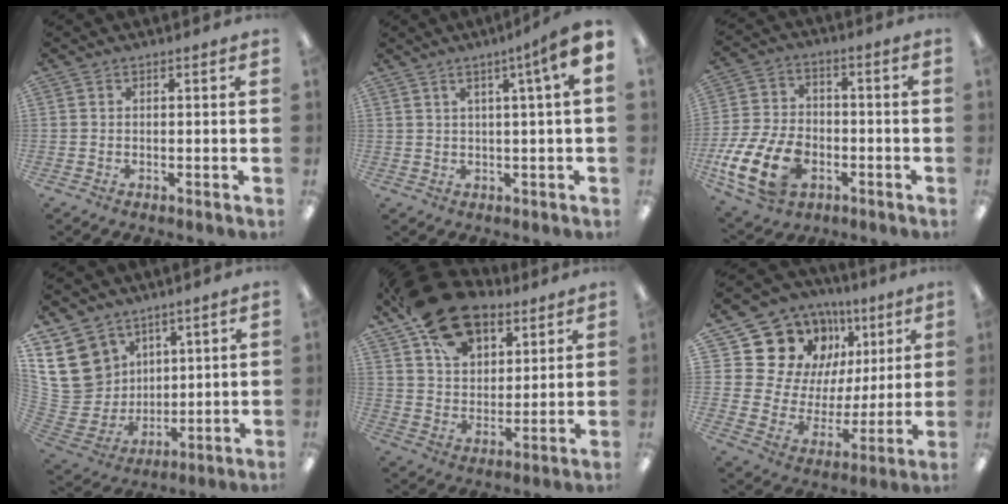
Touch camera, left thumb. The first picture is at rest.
{"total": 7.1, "force": [3.0, 0.7, 6.4], "torque": [-0.101, -0.007, 0.047]}
{"total": 16.1, "force": [-6.4, 10.2, 10.7], "torque": [-0.229, 0.032, -0.107]}
{"total": 15.2, "force": [6.9, 12.4, 5.3], "torque": [-0.141, -0.046, 0.139]}
{"total": 19.7, "force": [13.2, 10.9, 9.9], "torque": [-0.167, -0.068, 0.240]}
{"total": 18.1, "force": [10.1, 14.0, 5.3], "torque": [-0.099, -0.064, 0.208]}